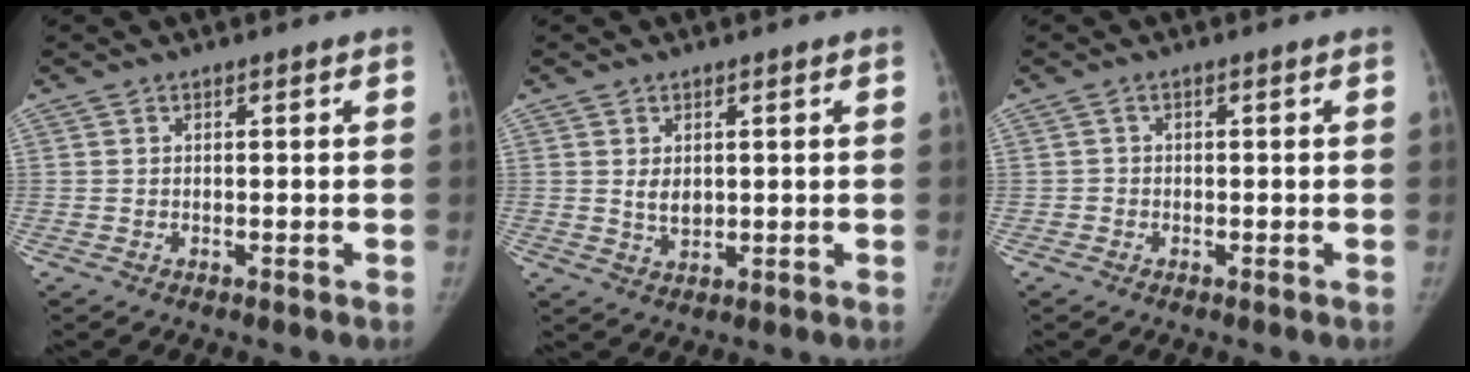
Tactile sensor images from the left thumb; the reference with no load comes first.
{"total": 3.2, "force": [0.7, 2.2, 2.2], "torque": [-0.028, -0.010, 0.019]}
{"total": 0.9, "force": [-0.4, 0.8, 0.0], "torque": [0.010, 0.005, -0.010]}